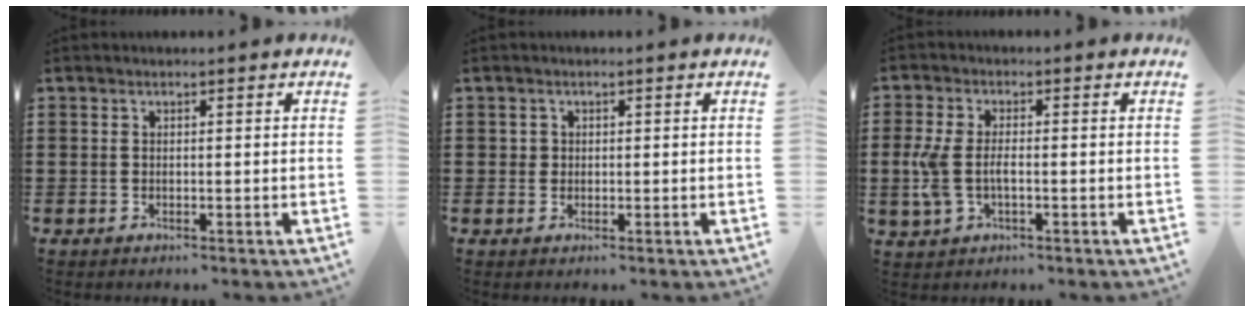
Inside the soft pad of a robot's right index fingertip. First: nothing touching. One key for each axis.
{"total": 1.0, "fx": 0.2, "fy": 1.0, "fz": 0.2, "tx": -0.006, "ty": 0.005, "tz": 0.005}
{"total": 4.5, "fx": -0.7, "fy": 2.3, "fz": 3.8, "tx": -0.105, "ty": -0.008, "tz": -0.022}